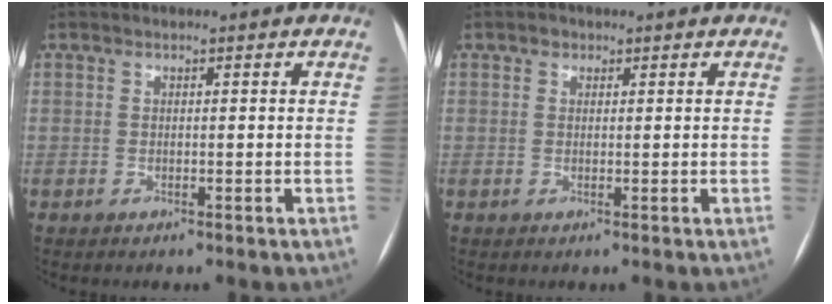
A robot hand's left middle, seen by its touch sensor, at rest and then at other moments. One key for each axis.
{"total": 1.0, "fx": 0.6, "fy": 0.8, "fz": 0.2, "tx": -0.002, "ty": 0.002, "tz": 0.007}